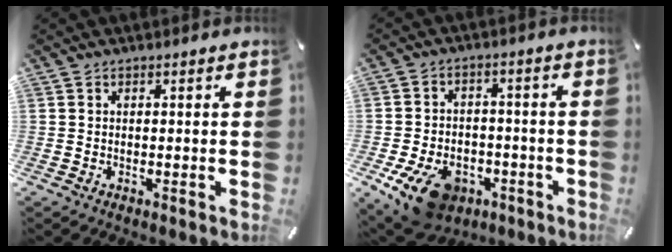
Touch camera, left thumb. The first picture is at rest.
{"total": 12.4, "force": [-6.5, 7.9, 7.0], "torque": [-0.130, 0.040, -0.114]}